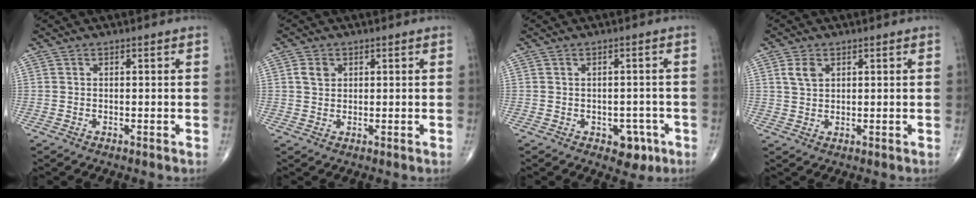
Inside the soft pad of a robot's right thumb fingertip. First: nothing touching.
{"total": 2.7, "force": [0.9, 2.2, 1.4], "torque": [-0.018, 0.000, 0.018]}
{"total": 4.5, "force": [-2.0, 3.1, 2.6], "torque": [-0.006, 0.010, -0.022]}
{"total": 3.2, "force": [1.4, 2.1, 2.0], "torque": [-0.035, -0.001, 0.030]}